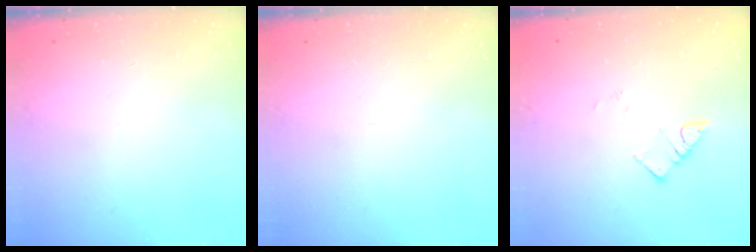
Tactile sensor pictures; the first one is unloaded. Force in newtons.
{"total": 0.0}
{"total": 3.6, "press": 3.6, "slide": 0.3}